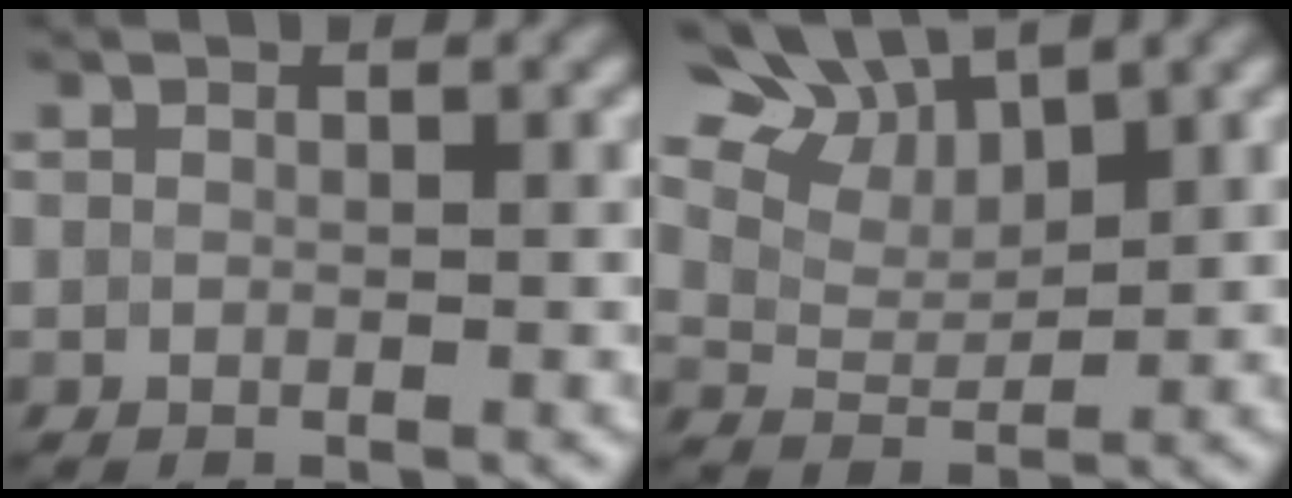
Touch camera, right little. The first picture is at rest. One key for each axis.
{"total": 7.9, "fx": 5.0, "fy": 4.0, "fz": 4.8, "tx": -0.096, "ty": 0.019, "tz": 0.067}